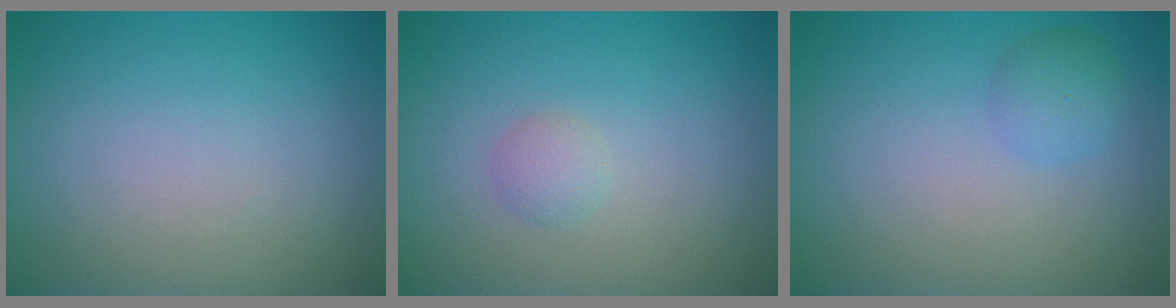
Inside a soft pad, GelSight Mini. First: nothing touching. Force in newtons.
{"total": 1.1, "press": 1.1, "slide": 0.0}
{"total": 1.7, "press": 1.7, "slide": 0.0}